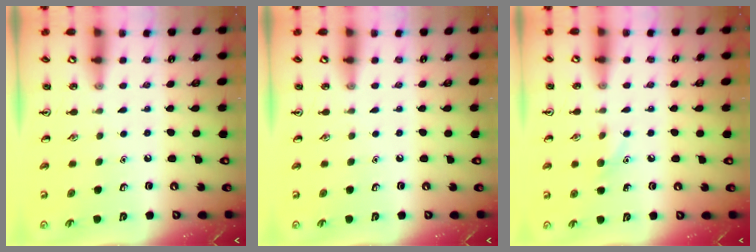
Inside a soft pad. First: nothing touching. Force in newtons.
{"total": 0.0}
{"total": 5.7, "press": 5.4, "slide": 1.7}